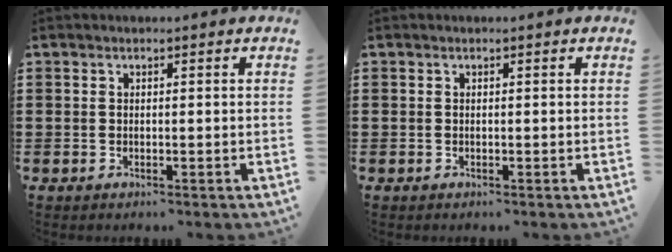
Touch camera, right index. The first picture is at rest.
{"total": 0.0}